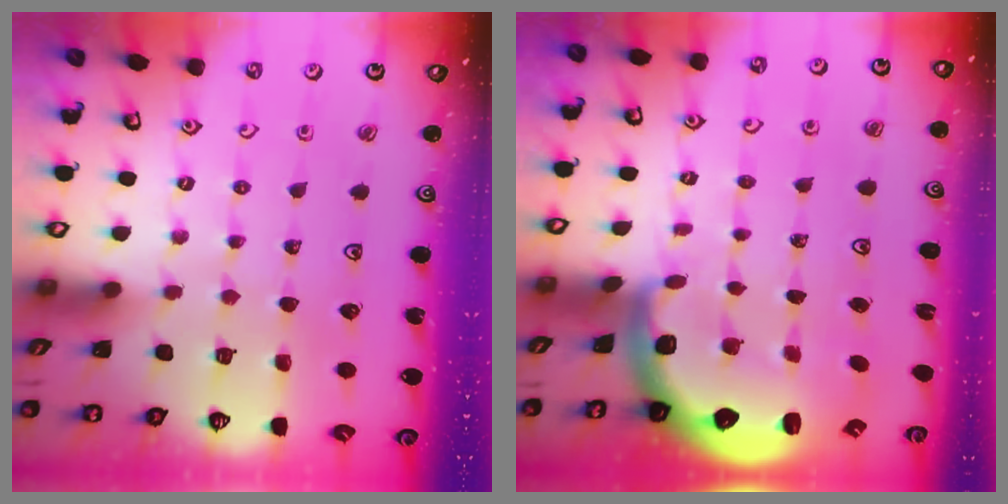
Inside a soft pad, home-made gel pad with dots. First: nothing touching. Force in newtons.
{"total": 2.8, "press": 2.5, "slide": 1.4}